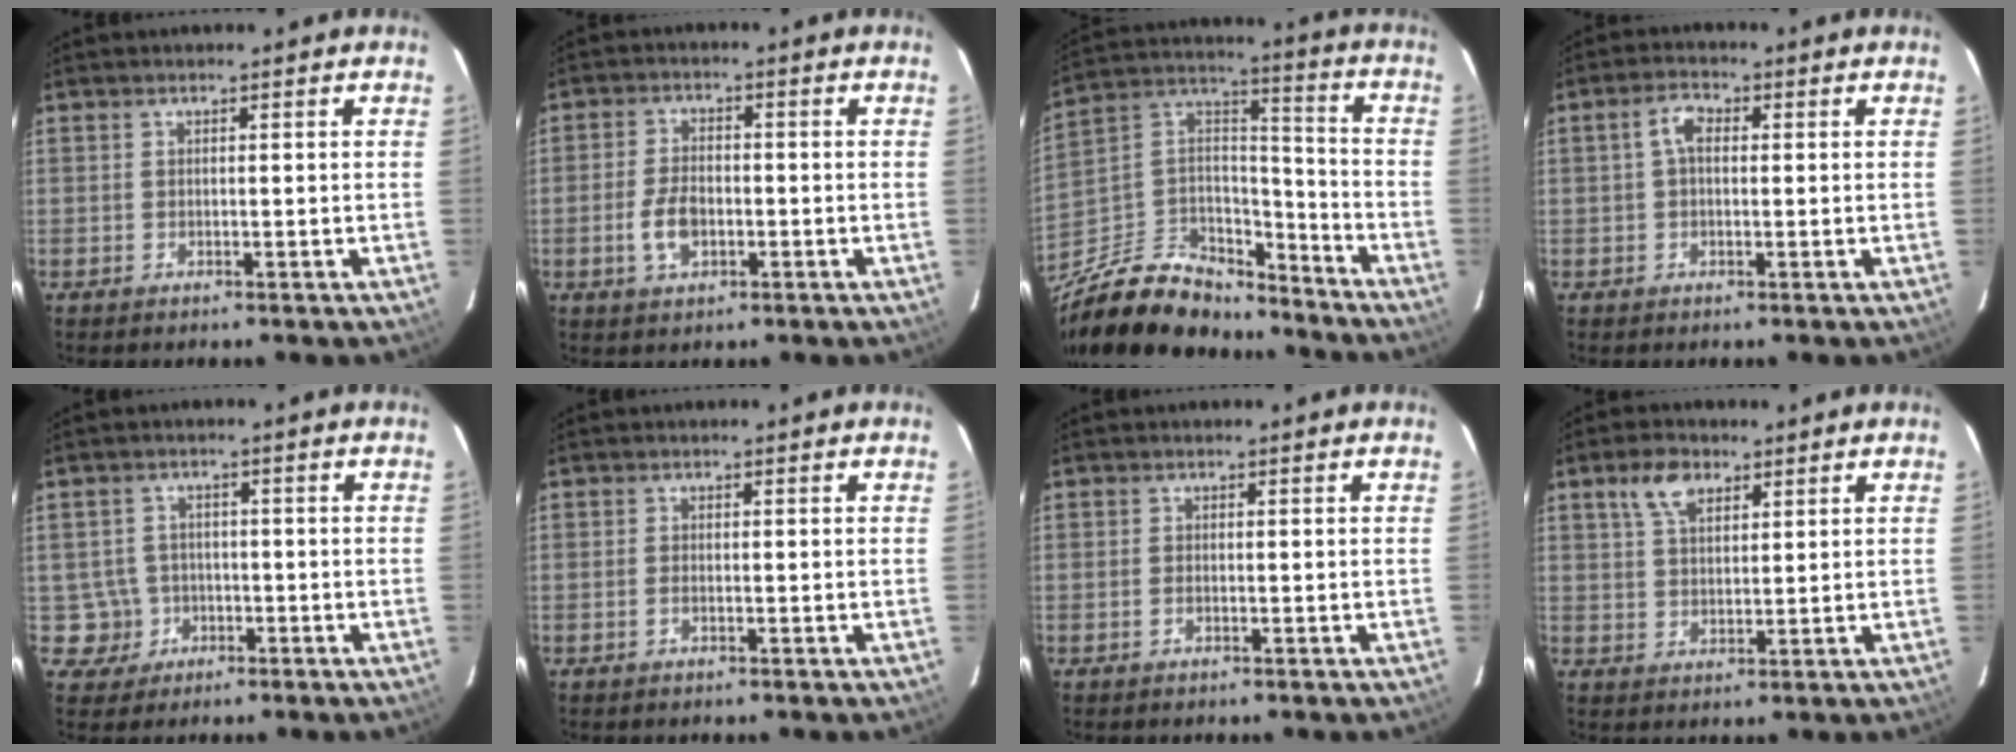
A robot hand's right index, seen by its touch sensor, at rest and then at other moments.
{"total": 5.9, "force": [-1.8, 3.4, 4.5], "torque": [-0.097, 0.003, -0.030]}
{"total": 24.4, "force": [-18.1, 11.9, 11.4], "torque": [-0.266, 0.037, -0.294]}
{"total": 3.4, "force": [0.4, 2.0, 2.7], "torque": [-0.052, 0.014, 0.007]}
{"total": 4.8, "force": [-1.3, 4.7, 0.1], "torque": [-0.010, 0.023, -0.017]}
{"total": 0.9, "force": [-0.4, 0.4, 0.7], "torque": [-0.017, 0.000, -0.008]}
{"total": 0.8, "force": [-0.3, 0.4, 0.6], "torque": [-0.014, 0.000, -0.007]}
{"total": 5.8, "force": [3.3, 3.2, 3.6], "torque": [-0.066, 0.015, 0.061]}